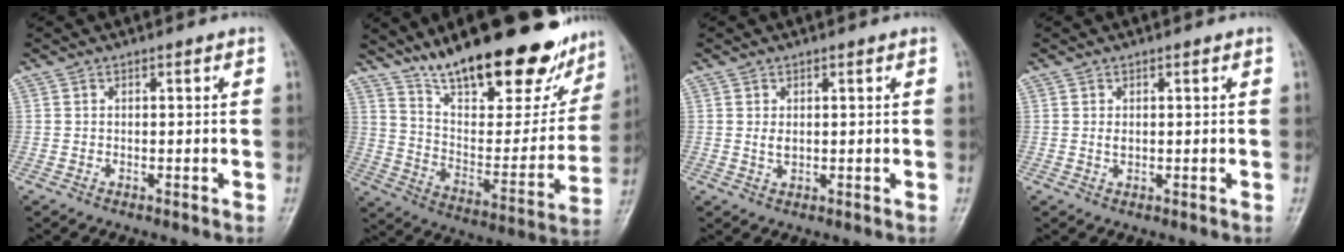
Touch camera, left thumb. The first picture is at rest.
{"total": 28.8, "force": [20.8, 9.8, 17.3], "torque": [-0.222, -0.084, 0.322]}
{"total": 1.9, "force": [0.6, 1.0, 1.5], "torque": [-0.023, -0.006, 0.015]}
{"total": 1.4, "force": [0.5, 0.8, 1.1], "torque": [-0.017, -0.003, 0.012]}